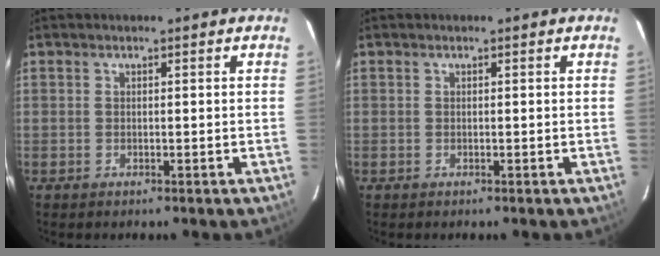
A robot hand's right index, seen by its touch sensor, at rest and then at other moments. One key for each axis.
{"total": 0.0}